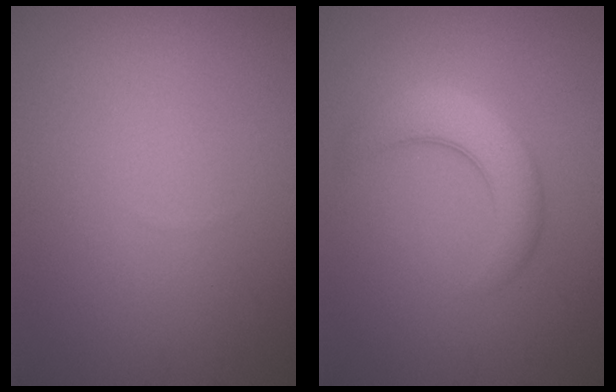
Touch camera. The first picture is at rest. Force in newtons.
{"total": 4.1, "press": 4.1, "slide": 0.2}